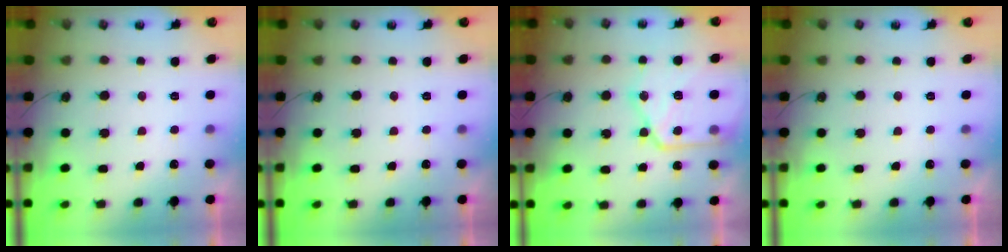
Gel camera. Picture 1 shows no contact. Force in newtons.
{"total": 0.0}
{"total": 18.7, "press": 18.6, "slide": 1.7}
{"total": 0.0}